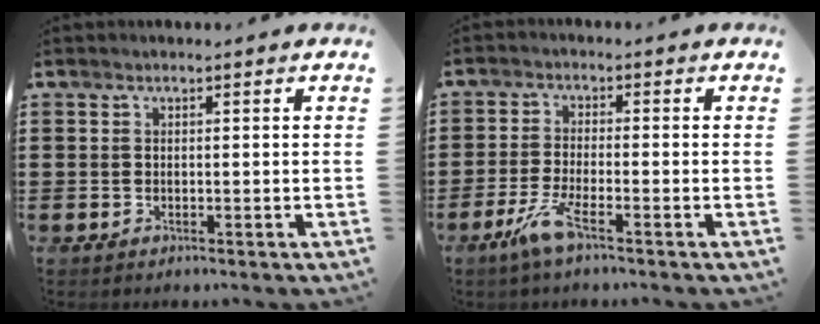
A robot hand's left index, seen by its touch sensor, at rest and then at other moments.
{"total": 5.2, "force": [-3.0, 0.5, 4.2], "torque": [-0.104, -0.017, -0.060]}